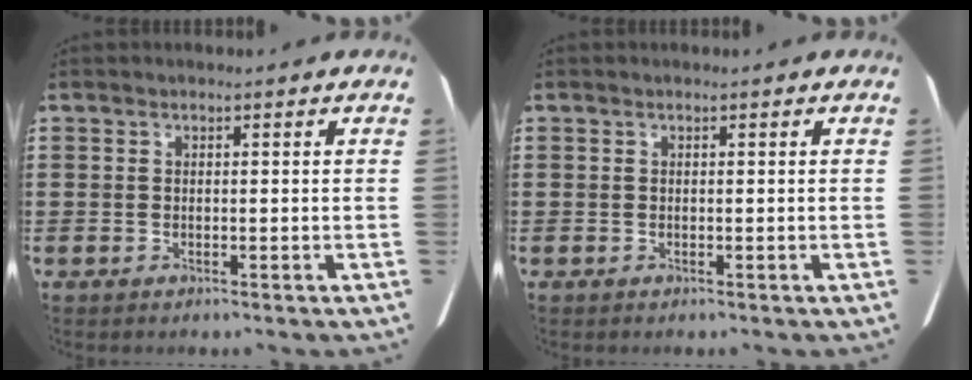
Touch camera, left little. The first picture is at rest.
{"total": 0.0}